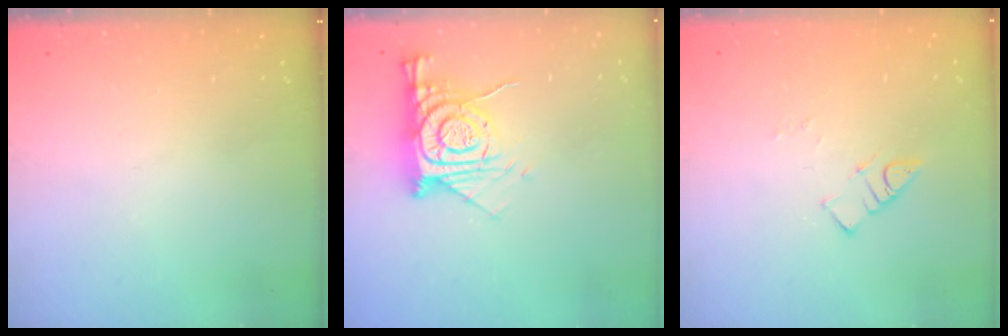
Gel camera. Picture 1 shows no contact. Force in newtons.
{"total": 12.1, "press": 12.0, "slide": 1.1}
{"total": 4.4, "press": 4.3, "slide": 0.4}